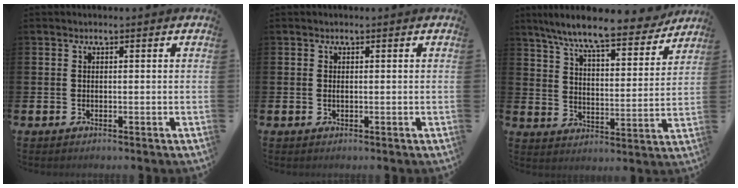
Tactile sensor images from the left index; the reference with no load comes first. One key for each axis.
{"total": 0.0}
{"total": 9.6, "fx": 8.7, "fy": 1.0, "fz": 4.0, "tx": -0.102, "ty": -0.051, "tz": 0.149}